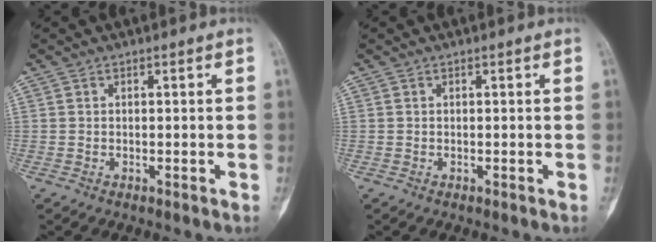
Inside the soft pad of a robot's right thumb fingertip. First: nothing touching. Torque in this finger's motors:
{"motor_torque": [0.01, 0.00, 0.00, 0.00, 0.00]}